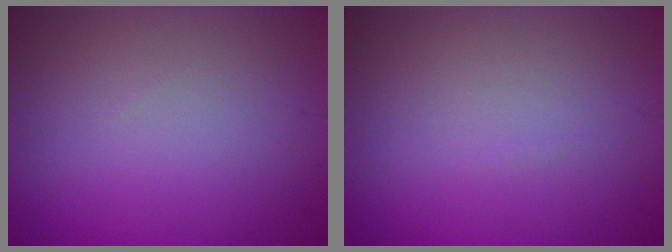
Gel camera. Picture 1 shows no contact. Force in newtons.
{"total": 0.0}